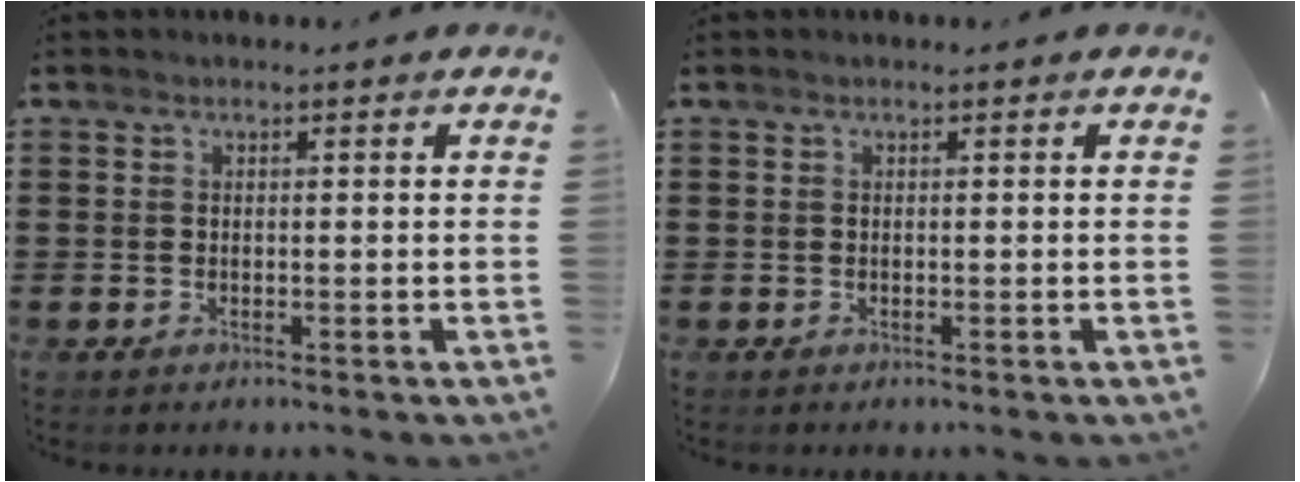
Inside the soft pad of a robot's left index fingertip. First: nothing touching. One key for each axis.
{"total": 0.0}